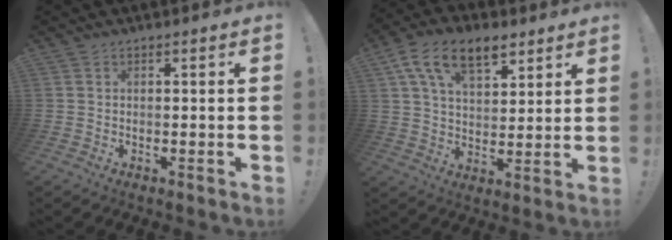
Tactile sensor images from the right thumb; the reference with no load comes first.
{"total": 14.5, "force": [7.9, 7.9, 9.2], "torque": [-0.158, -0.024, 0.148]}